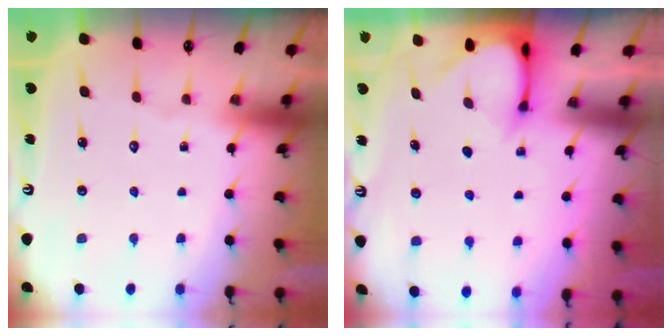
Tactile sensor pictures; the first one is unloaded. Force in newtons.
{"total": 3.3, "press": 3.3, "slide": 0.3}